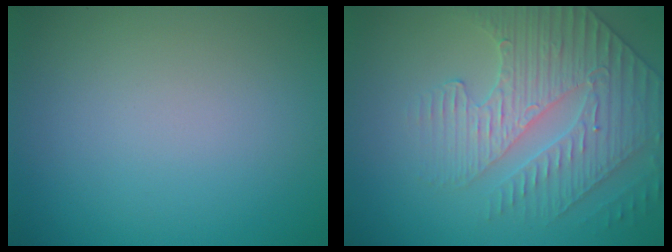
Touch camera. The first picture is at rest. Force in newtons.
{"total": 4.2, "press": 4.1, "slide": 0.6}